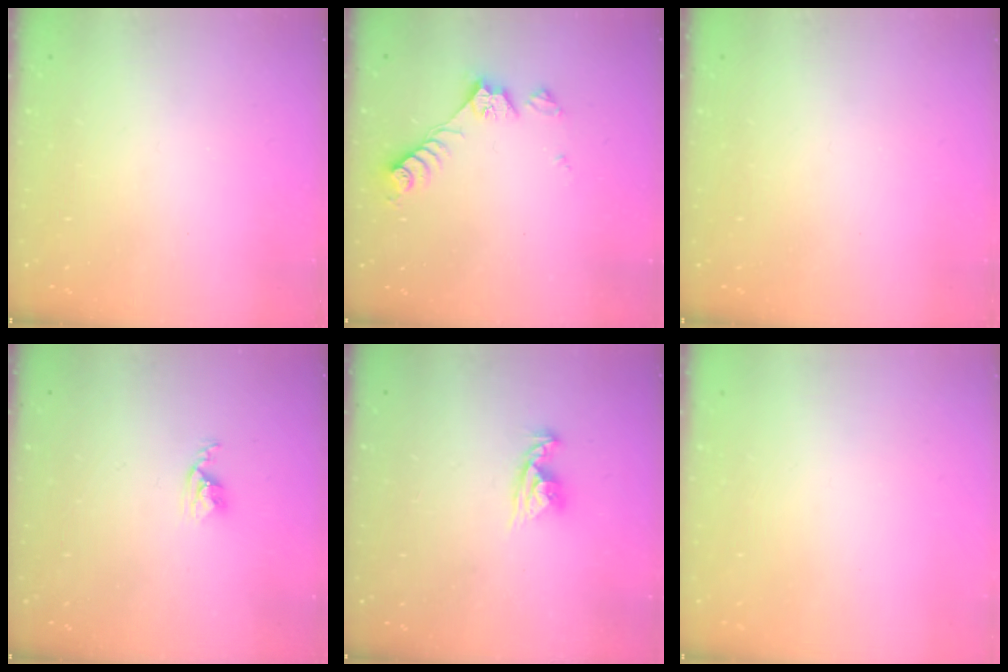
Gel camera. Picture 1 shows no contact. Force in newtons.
{"total": 8.5, "press": 8.5, "slide": 0.5}
{"total": 0.0}
{"total": 2.9, "press": 2.9, "slide": 0.4}
{"total": 7.6, "press": 7.6, "slide": 0.6}
{"total": 0.0}